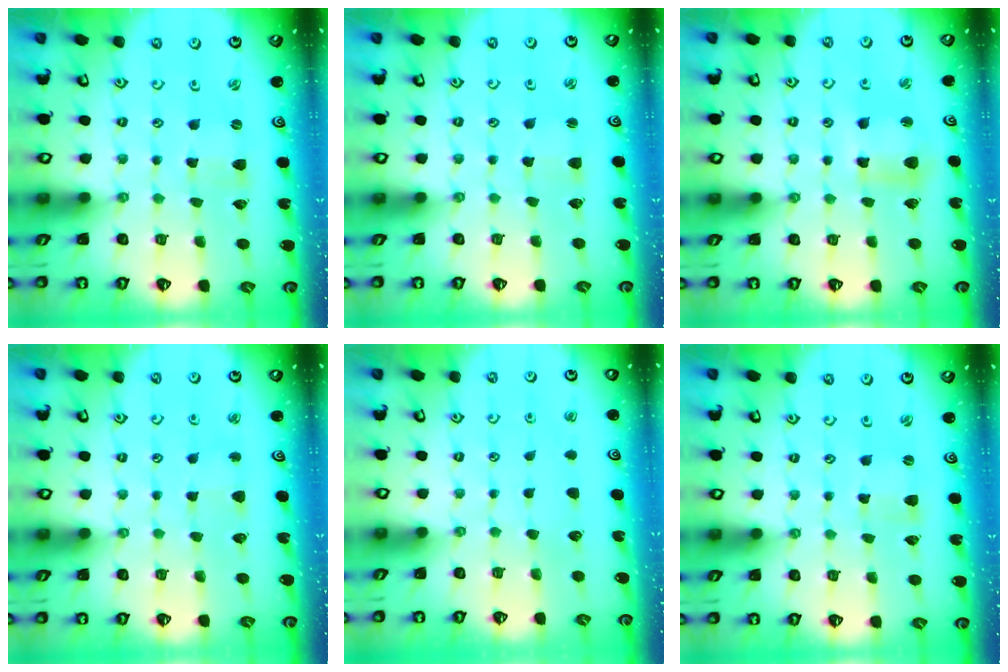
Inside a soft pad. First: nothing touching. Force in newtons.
{"total": 1.5, "press": 1.4, "slide": 0.2}
{"total": 7.2, "press": 7.1, "slide": 1.2}
{"total": 2.2, "press": 2.2, "slide": 0.2}
{"total": 0.0}
{"total": 0.0}